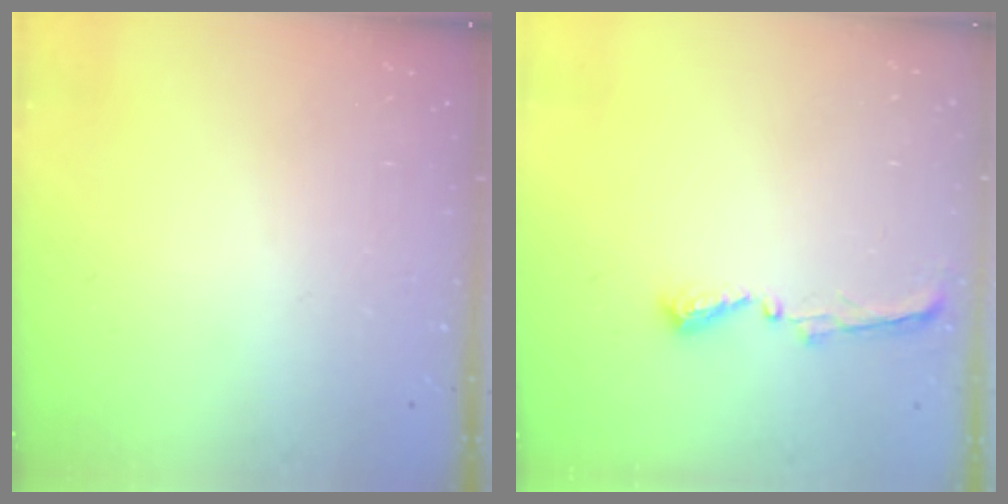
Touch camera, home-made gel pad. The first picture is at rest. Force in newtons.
{"total": 5.5, "press": 5.5, "slide": 0.5}